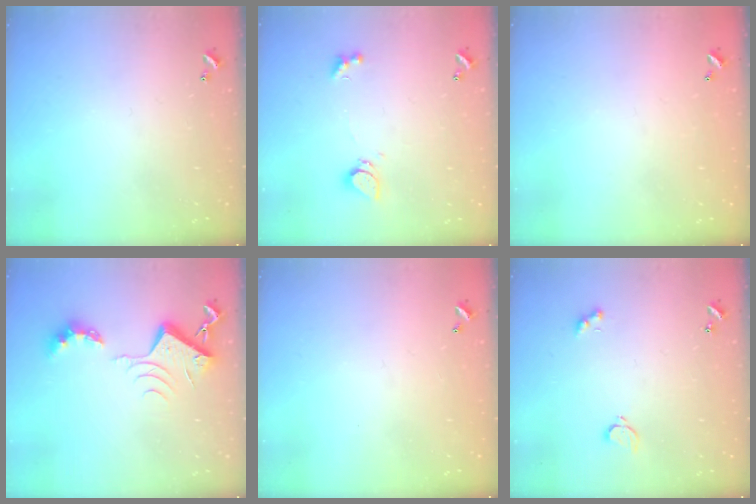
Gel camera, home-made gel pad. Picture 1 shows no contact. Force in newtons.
{"total": 1.0, "press": 0.9, "slide": 0.4}
{"total": 2.9, "press": 2.9, "slide": 0.1}
{"total": 8.9, "press": 8.8, "slide": 1.1}
{"total": 2.7, "press": 2.7, "slide": 0.1}
{"total": 2.1, "press": 2.1, "slide": 0.5}